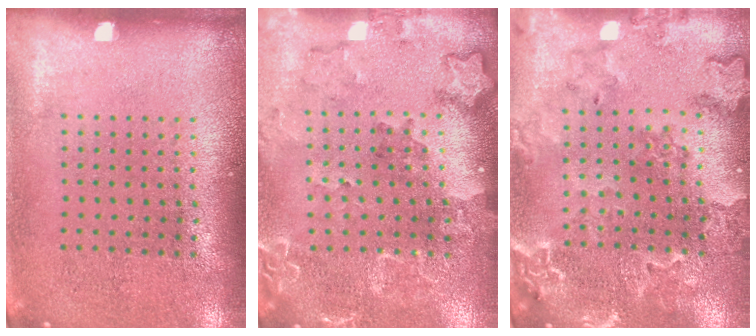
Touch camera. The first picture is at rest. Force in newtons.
{"total": 2.0, "press": 1.9, "slide": 0.5}
{"total": 1.8, "press": 1.8, "slide": 0.2}